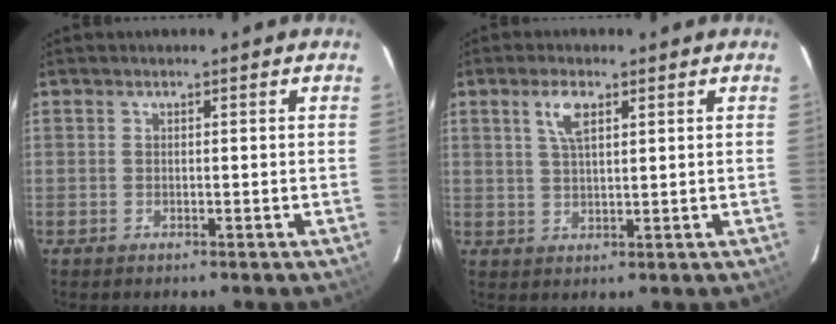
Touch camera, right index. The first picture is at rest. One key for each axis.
{"total": 4.3, "fx": 2.0, "fy": 1.5, "fz": 3.4, "tx": -0.066, "ty": 0.006, "tz": 0.040}